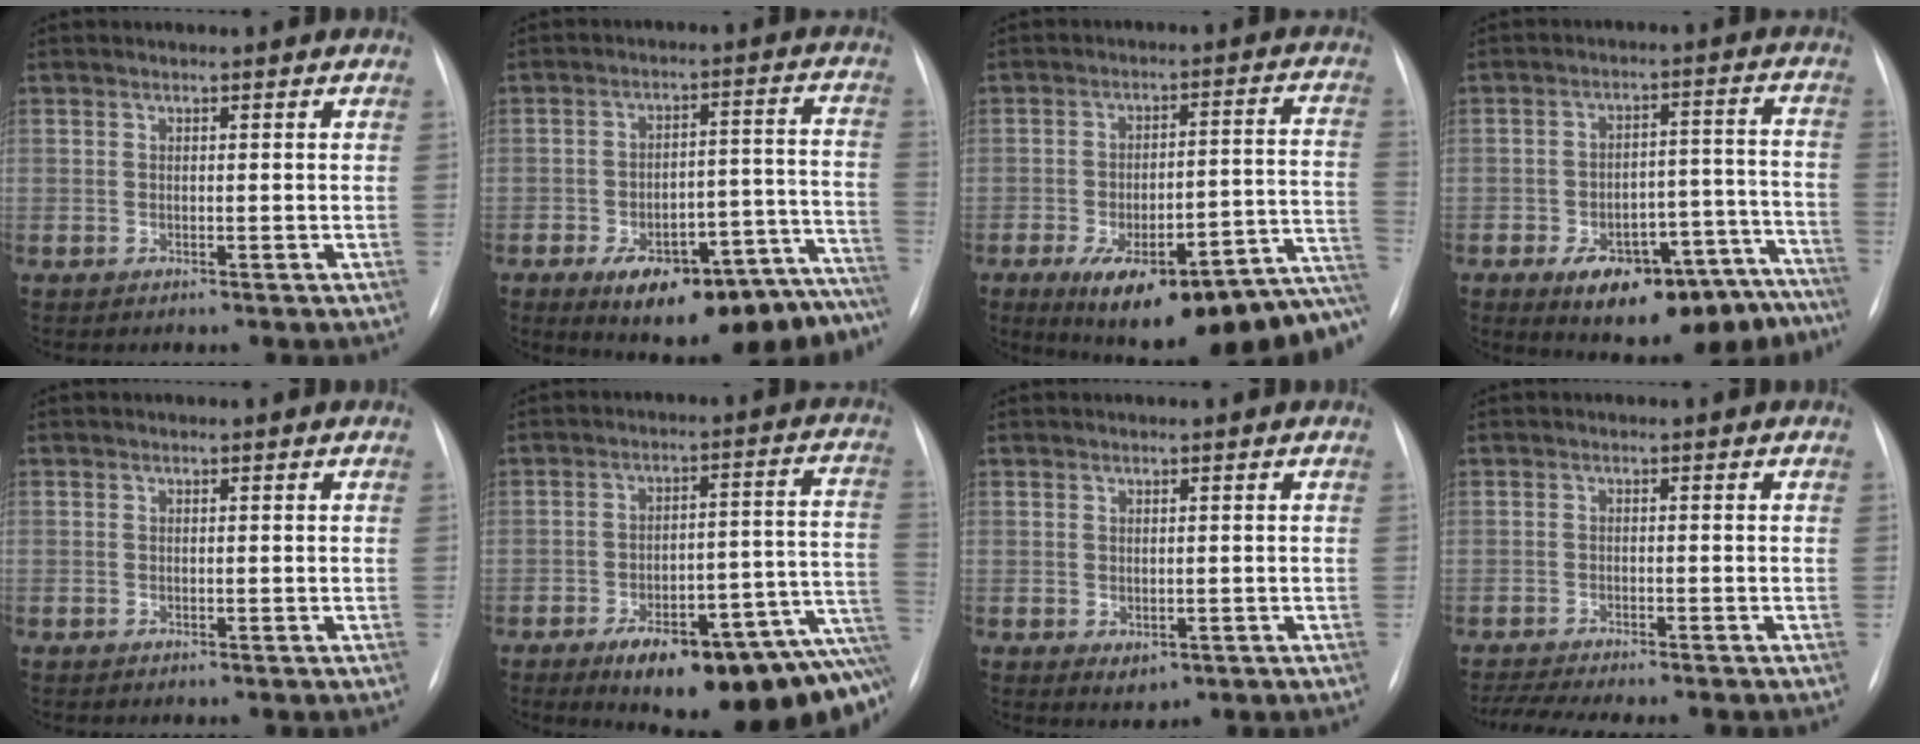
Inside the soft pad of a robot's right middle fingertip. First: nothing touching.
{"total": 21.9, "force": [-16.2, 7.6, 12.6], "torque": [-0.089, 0.050, -0.212]}
{"total": 24.2, "force": [-15.0, 7.0, 17.6], "torque": [-0.168, 0.030, -0.194]}
{"total": 19.1, "force": [-14.3, 7.7, 10.1], "torque": [-0.069, 0.055, -0.190]}
{"total": 0.0}
{"total": 21.4, "force": [-12.4, 6.7, 16.0], "torque": [-0.123, 0.046, -0.161]}
{"total": 2.2, "force": [-0.7, 1.5, 1.5], "torque": [-0.018, -0.003, 0.002]}
{"total": 9.3, "force": [-8.2, 0.8, 4.2], "torque": [-0.062, -0.006, -0.121]}